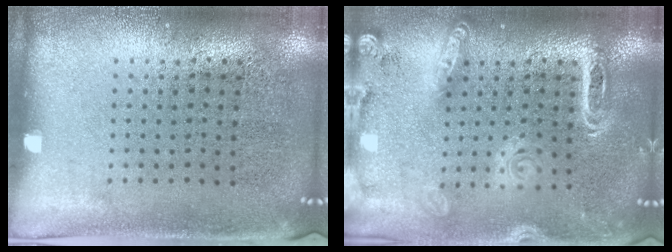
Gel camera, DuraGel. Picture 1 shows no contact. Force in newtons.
{"total": 1.9, "press": 1.8, "slide": 0.7}